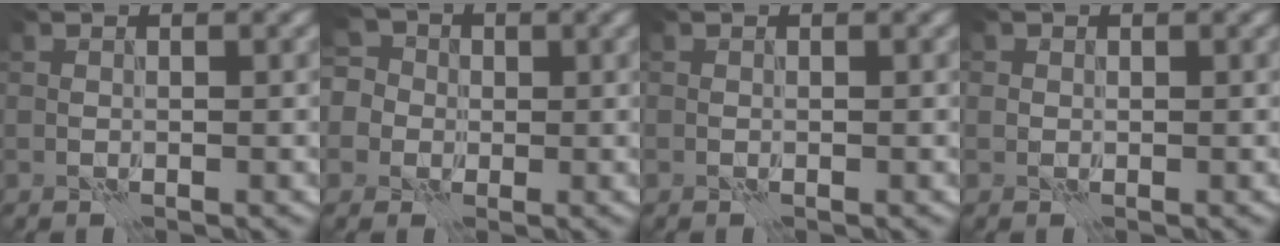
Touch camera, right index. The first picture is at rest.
{"total": 7.8, "force": [2.2, 6.7, 3.3], "torque": [-0.063, 0.037, -0.006]}
{"total": 0.0}
{"total": 0.6, "force": [0.0, 0.5, -0.3], "torque": [0.003, -0.004, -0.003]}